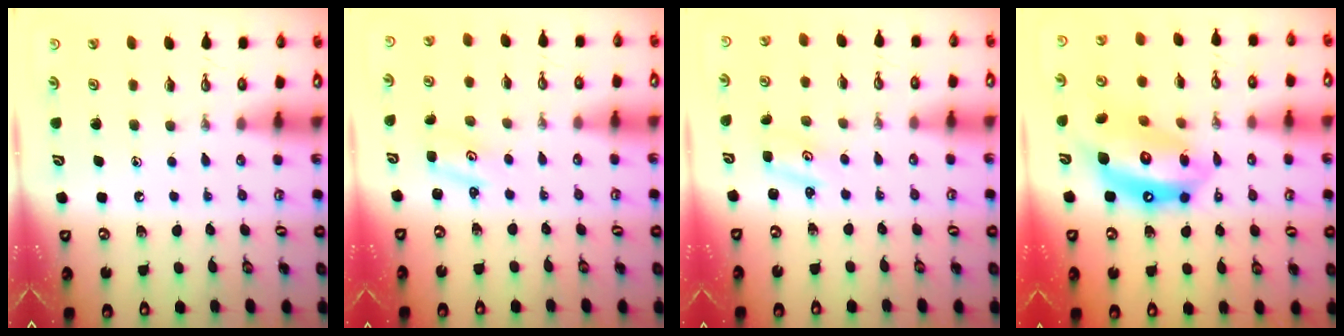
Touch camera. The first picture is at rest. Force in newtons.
{"total": 1.4, "press": 1.4, "slide": 0.2}
{"total": 1.4, "press": 1.4, "slide": 0.2}
{"total": 16.3, "press": 16.2, "slide": 1.9}